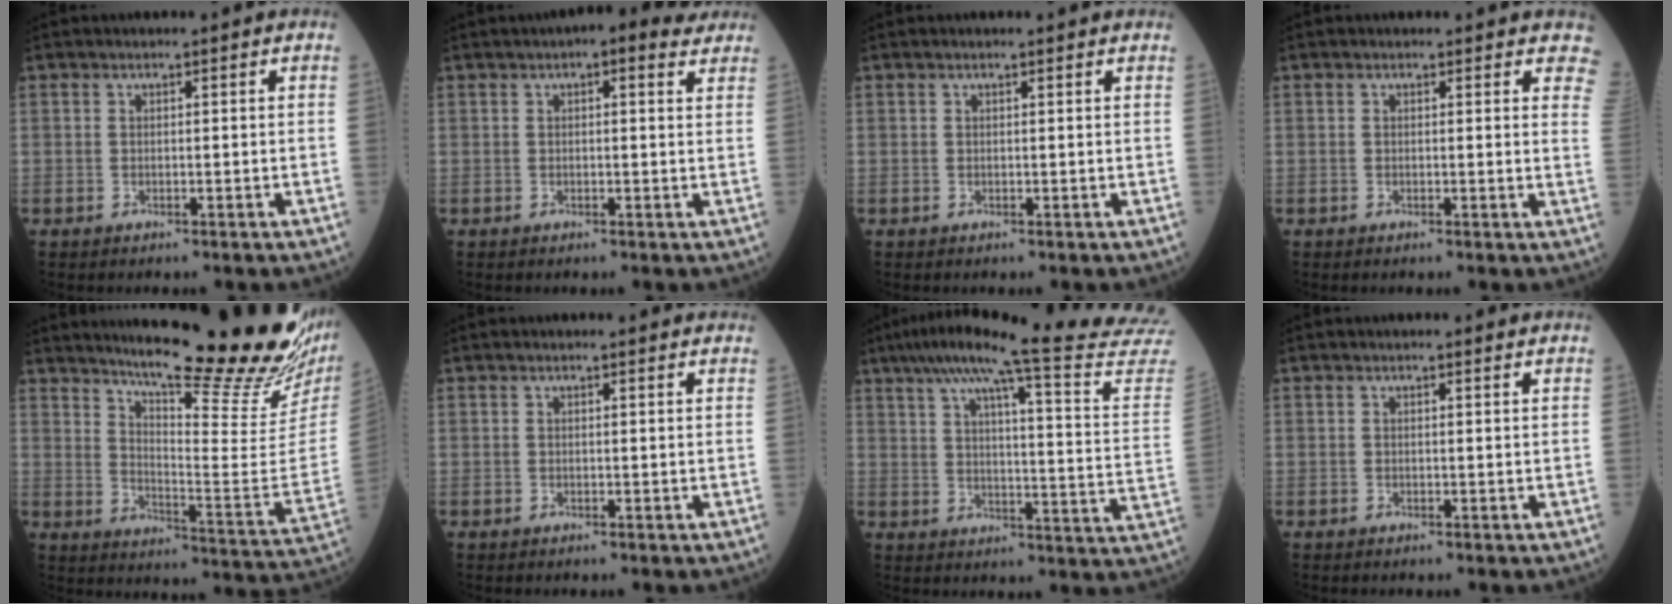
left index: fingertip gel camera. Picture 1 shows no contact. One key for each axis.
{"total": 5.9, "fx": 4.3, "fy": 1.8, "fz": 3.6, "tx": -0.046, "ty": 0.026, "tz": 0.047}
{"total": 2.0, "fx": 1.9, "fy": 0.2, "fz": 0.6, "tx": -0.012, "ty": 0.009, "tz": 0.018}
{"total": 6.6, "fx": 6.0, "fy": 2.2, "fz": 1.7, "tx": 0.010, "ty": -0.021, "tz": 0.038}
{"total": 25.7, "fx": 21.5, "fy": 0.7, "fz": 14.1, "tx": -0.220, "ty": -0.097, "tz": 0.282}
{"total": 3.0, "fx": 2.8, "fy": 0.5, "fz": 1.1, "tx": -0.017, "ty": 0.013, "tz": 0.025}
{"total": 28.8, "fx": 25.8, "fy": -1.5, "fz": 12.8, "tx": -0.196, "ty": -0.087, "tz": 0.318}
{"total": 1.6, "fx": 1.5, "fy": 0.3, "fz": 0.6, "tx": -0.012, "ty": 0.006, "tz": 0.016}